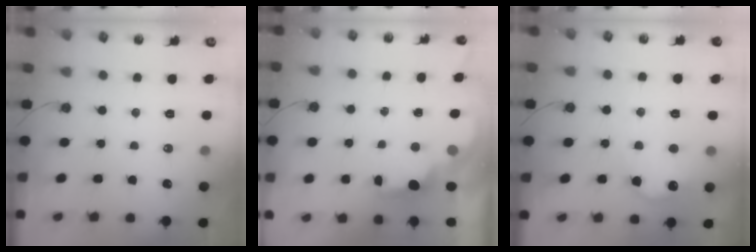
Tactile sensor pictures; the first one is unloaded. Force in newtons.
{"total": 1.9, "press": 1.7, "slide": 0.8}
{"total": 12.1, "press": 12.1, "slide": 0.5}